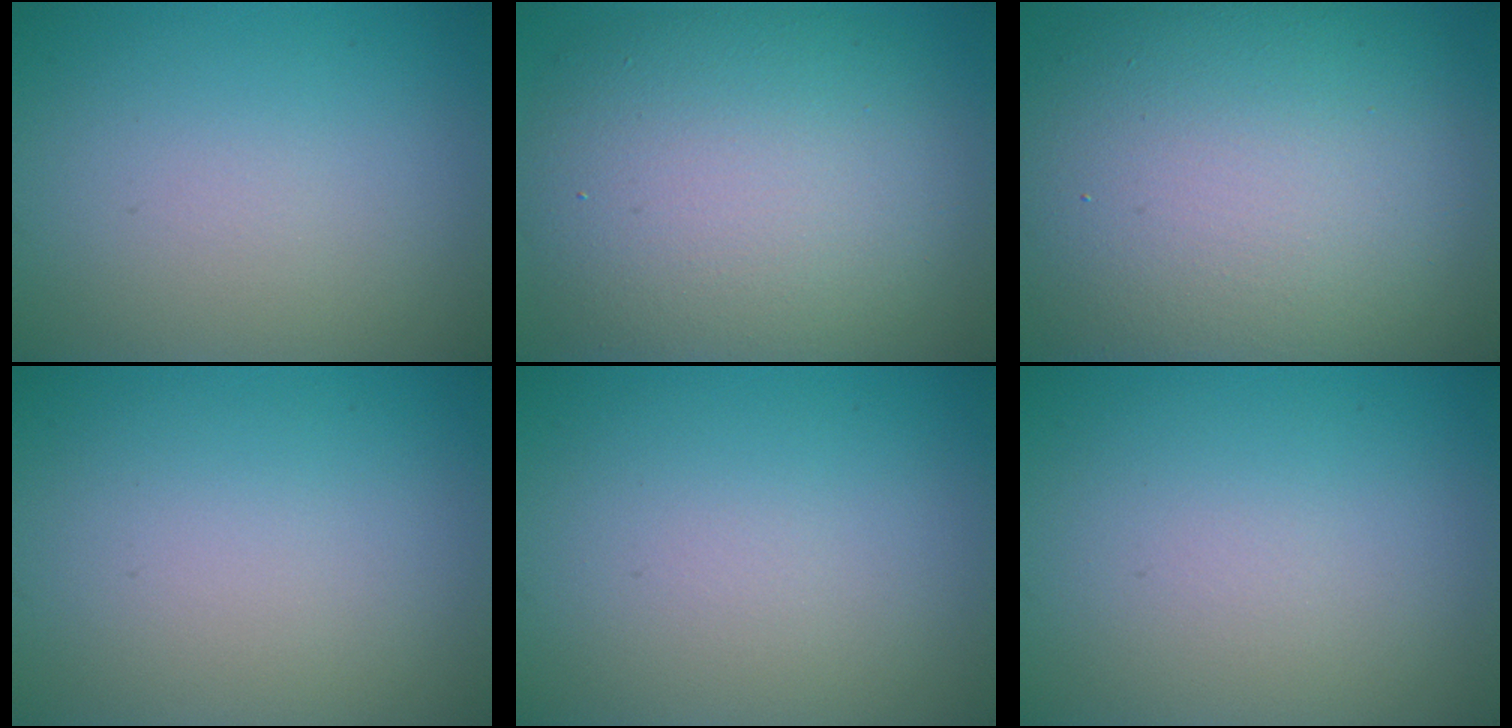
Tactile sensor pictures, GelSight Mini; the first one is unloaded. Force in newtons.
{"total": 11.4, "press": 11.3, "slide": 1.1}
{"total": 15.5, "press": 15.5, "slide": 0.5}
{"total": 0.0}
{"total": 0.0}
{"total": 0.0}